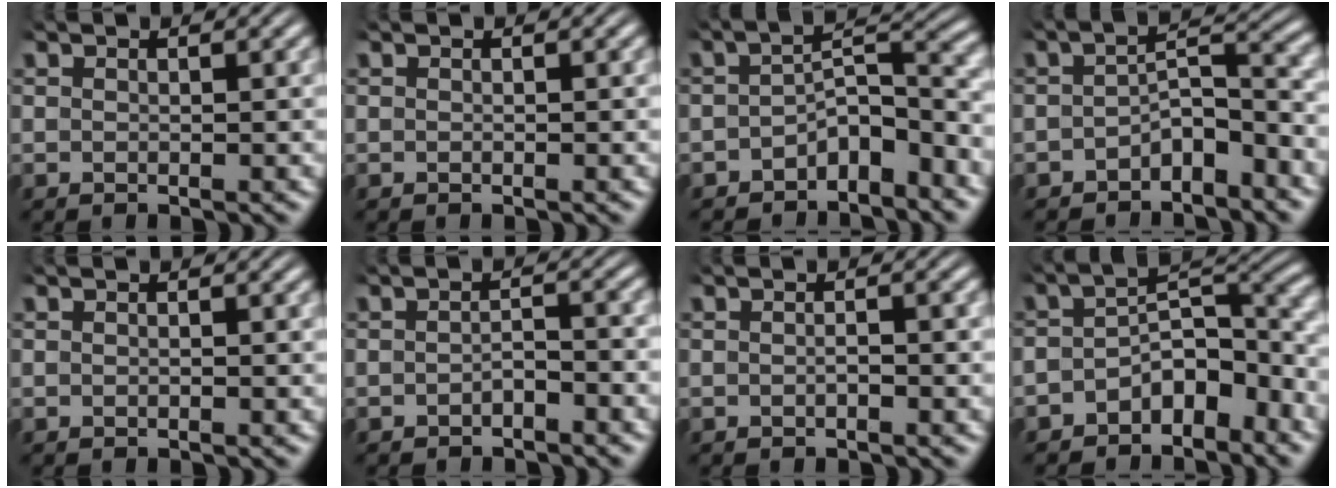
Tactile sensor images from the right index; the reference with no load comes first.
{"total": 0.0}
{"total": 4.1, "force": [-2.8, 1.3, 2.7], "torque": [-0.026, -0.007, -0.043]}
{"total": 3.5, "force": [-2.6, 0.9, 2.2], "torque": [-0.024, -0.008, -0.040]}
{"total": 0.0}
{"total": 1.6, "force": [-1.3, 0.4, 0.9], "torque": [-0.011, -0.007, -0.020]}
{"total": 0.8, "force": [-0.5, 0.1, 0.6], "torque": [-0.013, 0.001, -0.011]}
{"total": 5.3, "force": [-2.8, 2.3, 3.8], "torque": [-0.046, -0.010, -0.042]}